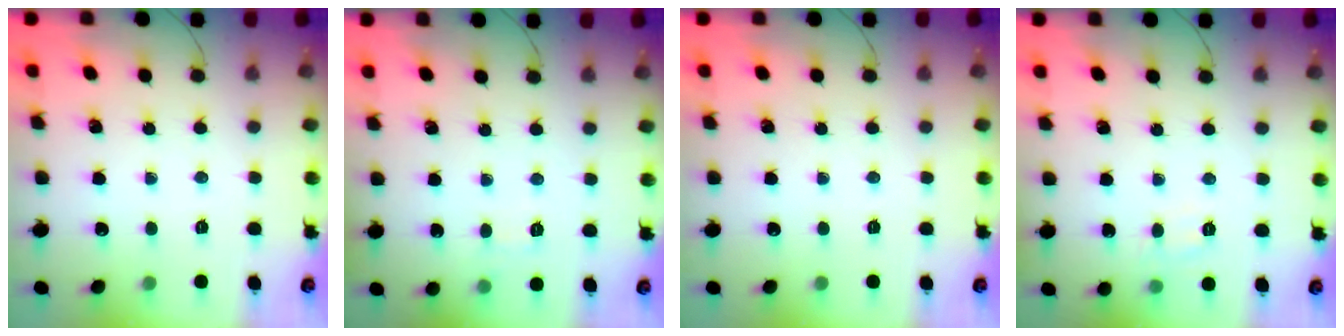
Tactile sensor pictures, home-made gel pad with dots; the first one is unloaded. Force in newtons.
{"total": 4.5, "press": 4.4, "slide": 1.2}
{"total": 0.0}
{"total": 5.5, "press": 5.4, "slide": 1.0}